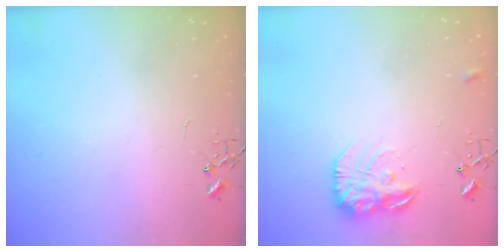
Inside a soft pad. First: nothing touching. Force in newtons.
{"total": 14.0, "press": 14.0, "slide": 0.5}